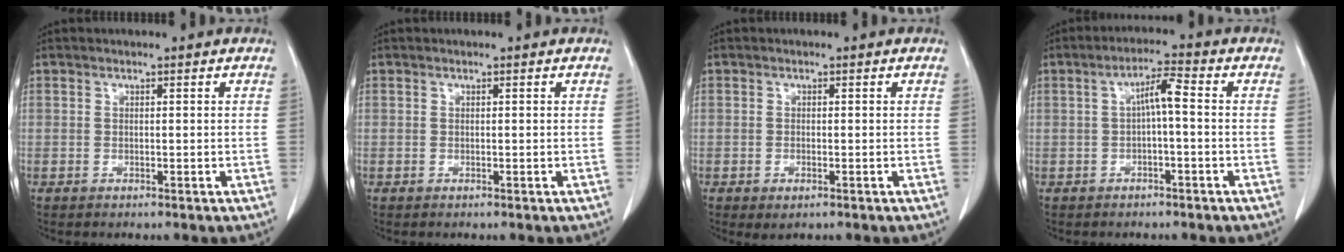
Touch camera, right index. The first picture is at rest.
{"total": 0.0}
{"total": 1.8, "force": [-0.9, 0.7, 1.4], "torque": [-0.022, -0.003, -0.006]}
{"total": 4.0, "force": [-0.1, 0.4, 4.0], "torque": [-0.069, 0.016, 0.000]}